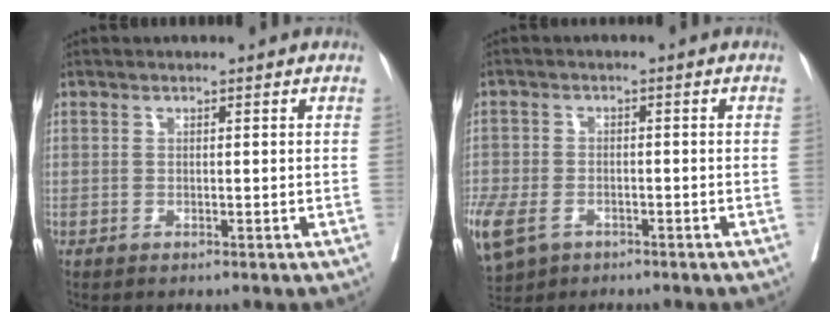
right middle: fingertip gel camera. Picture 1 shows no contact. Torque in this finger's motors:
{"motor_torque": [0.36, -0.37, 1.06, 0.21]}